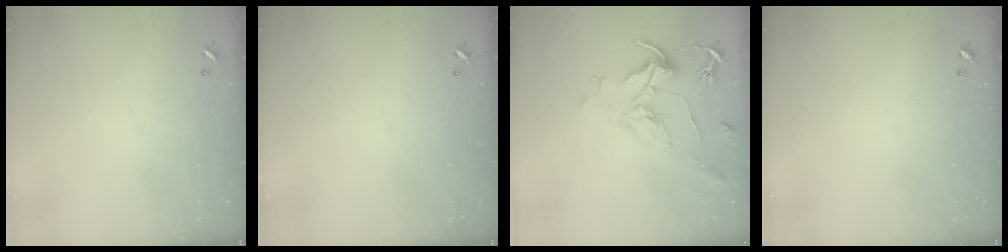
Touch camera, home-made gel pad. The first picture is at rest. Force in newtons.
{"total": 0.0}
{"total": 2.2, "press": 1.7, "slide": 1.3}
{"total": 0.0}